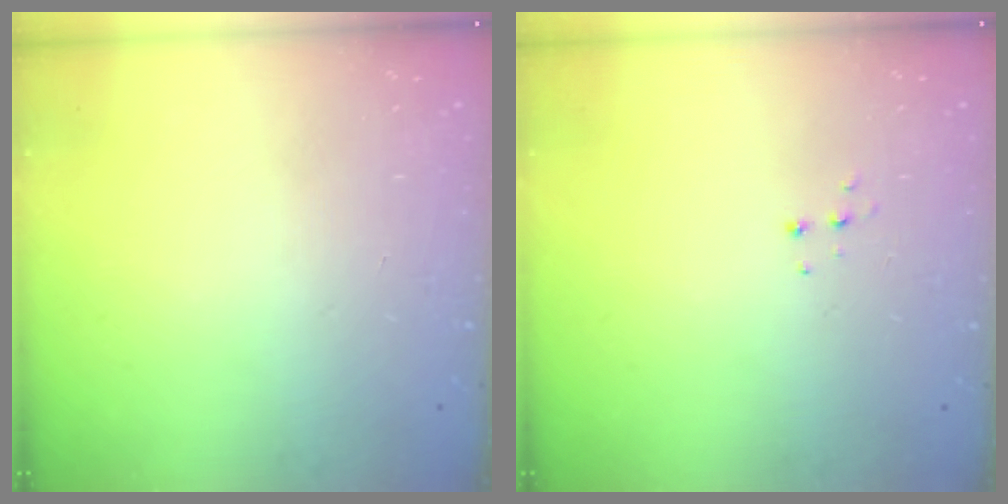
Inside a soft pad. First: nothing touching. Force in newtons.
{"total": 4.5, "press": 4.5, "slide": 0.4}